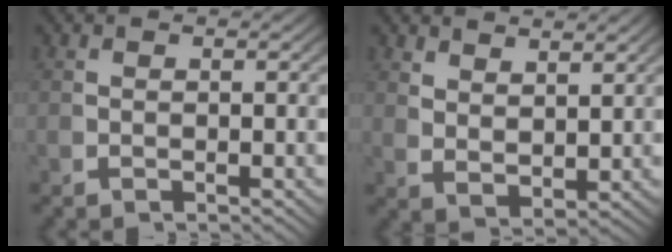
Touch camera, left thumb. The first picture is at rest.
{"total": 2.9, "force": [2.3, 1.1, 1.4], "torque": [-0.022, -0.011, 0.058]}